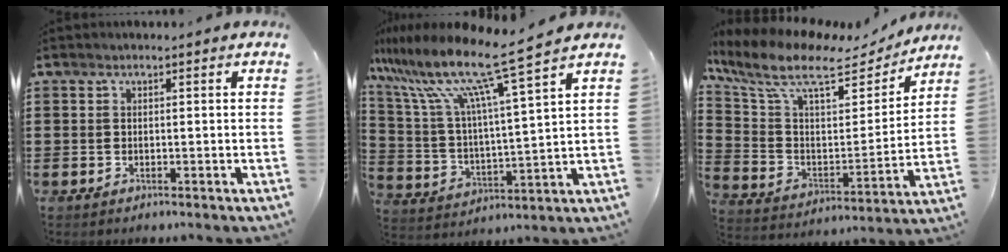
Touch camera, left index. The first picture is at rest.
{"total": 11.4, "force": [8.9, 0.0, 7.1], "torque": [-0.176, -0.061, 0.142]}
{"total": 10.7, "force": [7.5, 3.8, 6.6], "torque": [-0.159, -0.035, 0.126]}